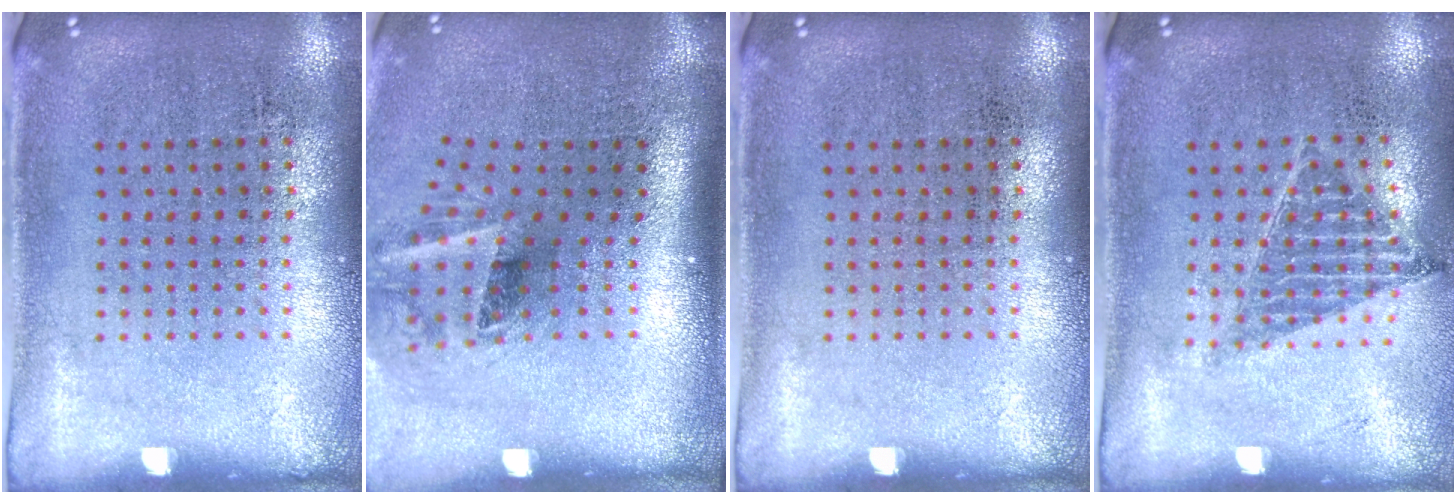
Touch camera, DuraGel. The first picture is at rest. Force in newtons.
{"total": 2.0, "press": 1.2, "slide": 1.6}
{"total": 0.0}
{"total": 0.9, "press": 0.9, "slide": 0.2}